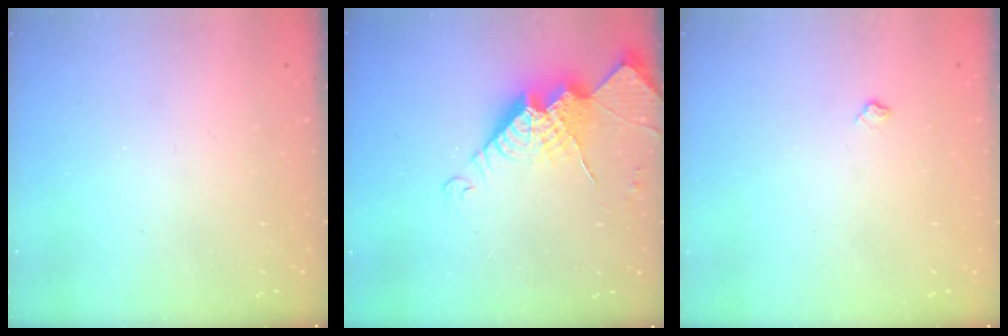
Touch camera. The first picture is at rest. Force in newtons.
{"total": 16.0, "press": 16.0, "slide": 1.5}
{"total": 4.4, "press": 4.3, "slide": 0.7}